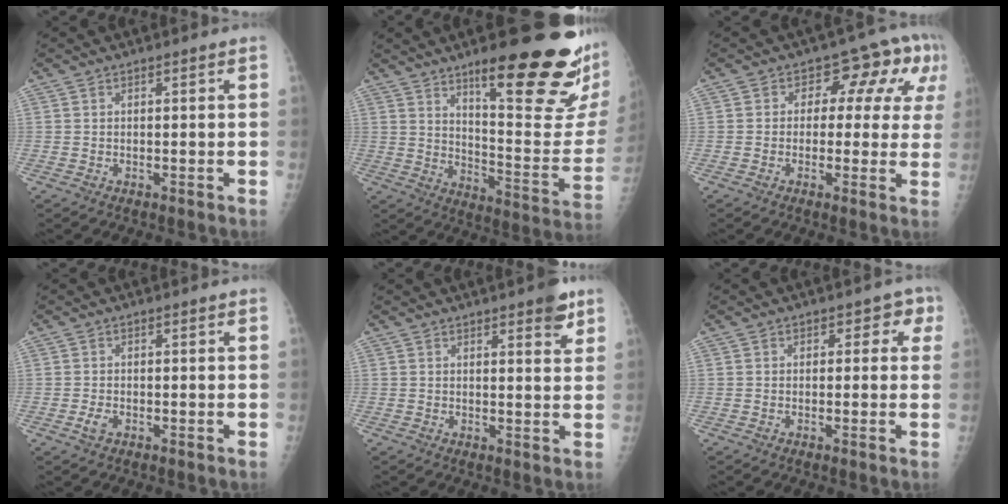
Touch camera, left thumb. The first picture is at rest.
{"total": 26.3, "force": [15.4, 5.7, 20.5], "torque": [-0.239, -0.084, 0.234]}
{"total": 10.8, "force": [2.8, 6.9, 7.8], "torque": [-0.040, 0.024, 0.025]}
{"total": 1.8, "force": [-0.8, 1.1, 1.2], "torque": [-0.025, 0.000, -0.017]}
{"total": 4.7, "force": [2.9, 1.5, 3.3], "torque": [-0.031, -0.014, 0.032]}
{"total": 3.1, "force": [0.7, 2.6, 1.6], "torque": [0.021, 0.007, -0.005]}